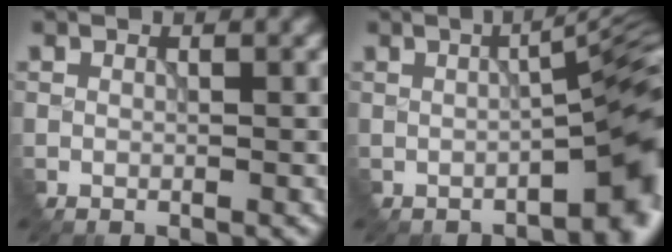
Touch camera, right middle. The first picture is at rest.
{"total": 8.0, "force": [-1.7, 2.1, 7.6], "torque": [-0.082, 0.005, -0.020]}